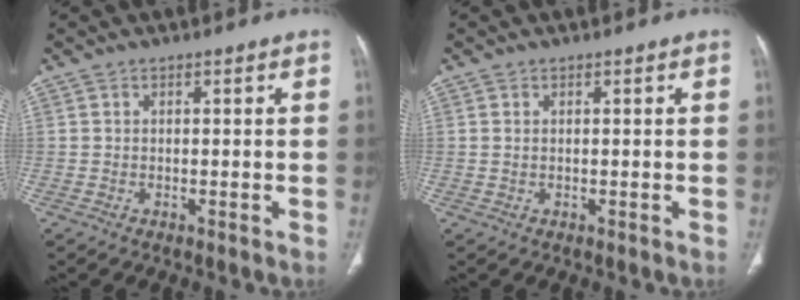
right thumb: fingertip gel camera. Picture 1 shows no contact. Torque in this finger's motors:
{"motor_torque": [-0.40, 0.00, -0.22, 0.10, -0.01]}